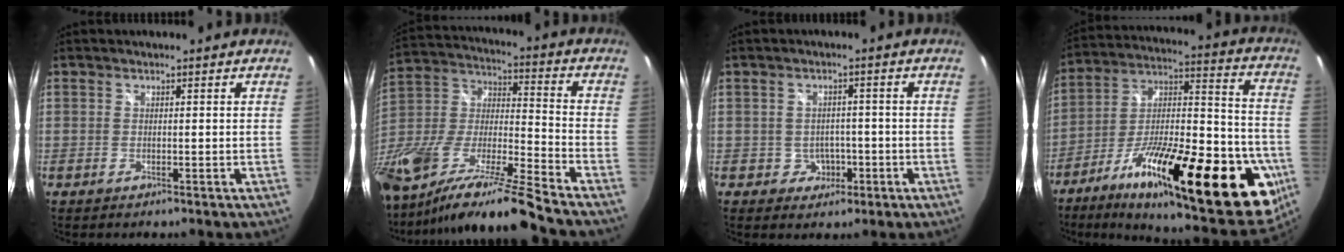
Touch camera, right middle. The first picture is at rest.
{"total": 22.5, "force": [-16.9, 0.7, 14.9], "torque": [-0.259, -0.045, -0.313]}
{"total": 3.9, "force": [-1.2, 3.6, 1.0], "torque": [-0.025, 0.012, -0.006]}
{"total": 36.2, "force": [-16.4, 11.4, 30.2], "torque": [-0.446, 0.002, -0.252]}